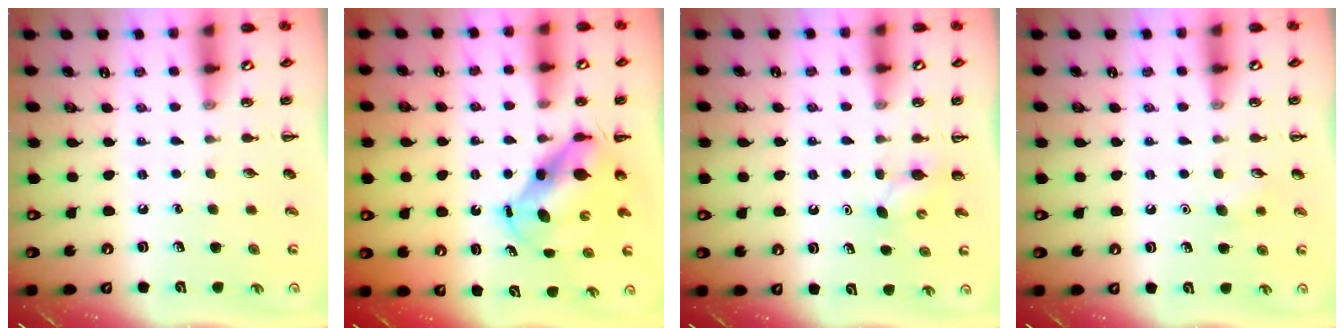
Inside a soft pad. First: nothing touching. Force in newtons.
{"total": 6.5, "press": 6.3, "slide": 1.4}
{"total": 3.5, "press": 3.3, "slide": 1.3}
{"total": 4.8, "press": 4.6, "slide": 1.3}